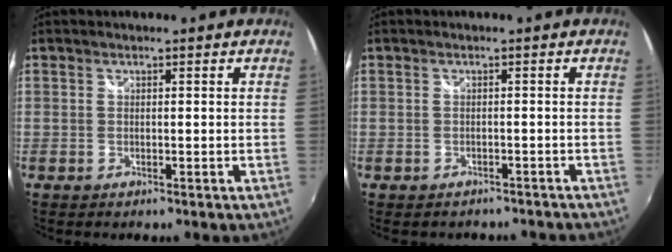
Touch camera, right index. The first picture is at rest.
{"total": 4.7, "force": [-4.1, 1.8, 1.4], "torque": [-0.028, -0.015, -0.048]}